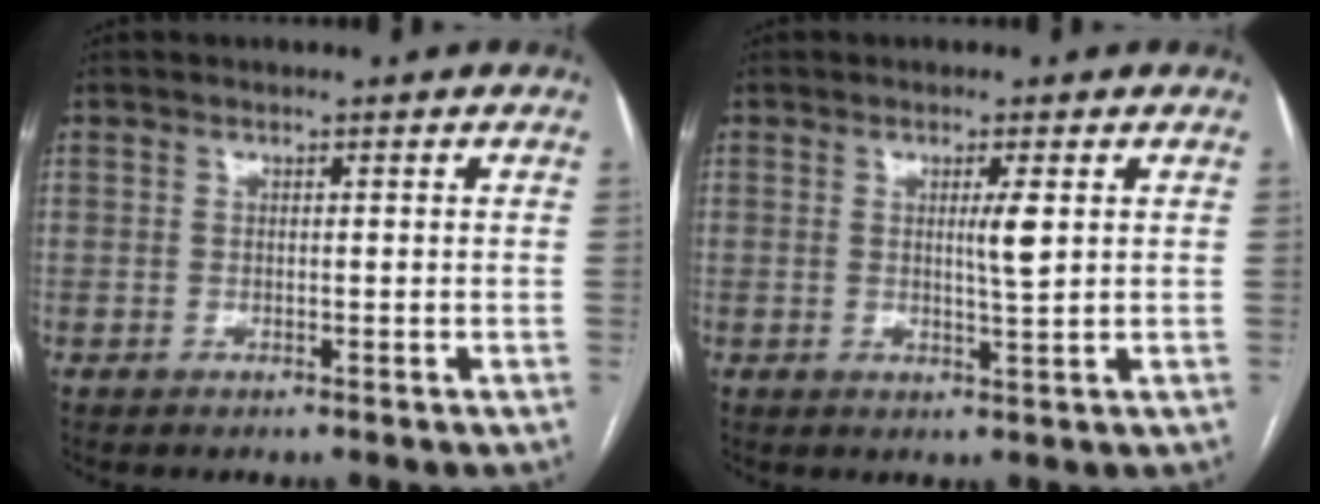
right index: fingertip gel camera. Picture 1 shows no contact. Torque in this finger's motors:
{"motor_torque": [0.15, -0.02, 0.14, 0.04]}